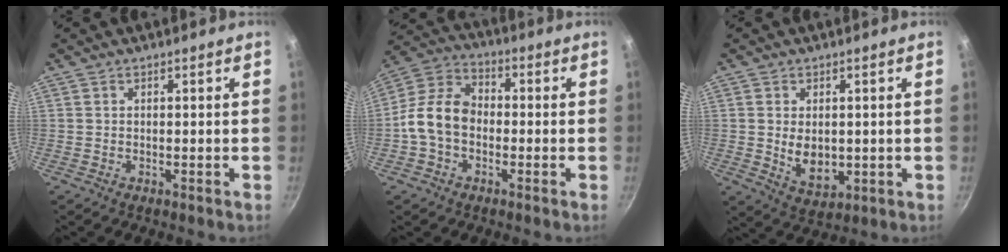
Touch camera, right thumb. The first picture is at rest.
{"total": 10.8, "force": [-1.9, 7.8, 7.2], "torque": [-0.114, 0.035, -0.057]}
{"total": 6.9, "force": [0.1, 4.6, 5.1], "torque": [-0.073, -0.014, 0.014]}